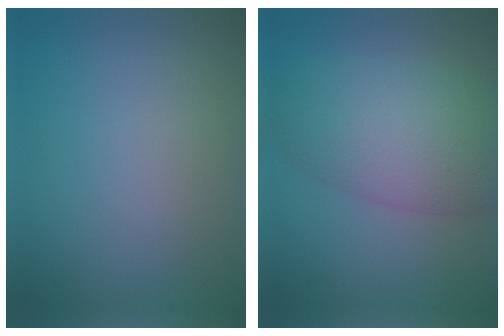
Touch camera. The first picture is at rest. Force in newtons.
{"total": 6.9, "press": 6.9, "slide": 0.4}